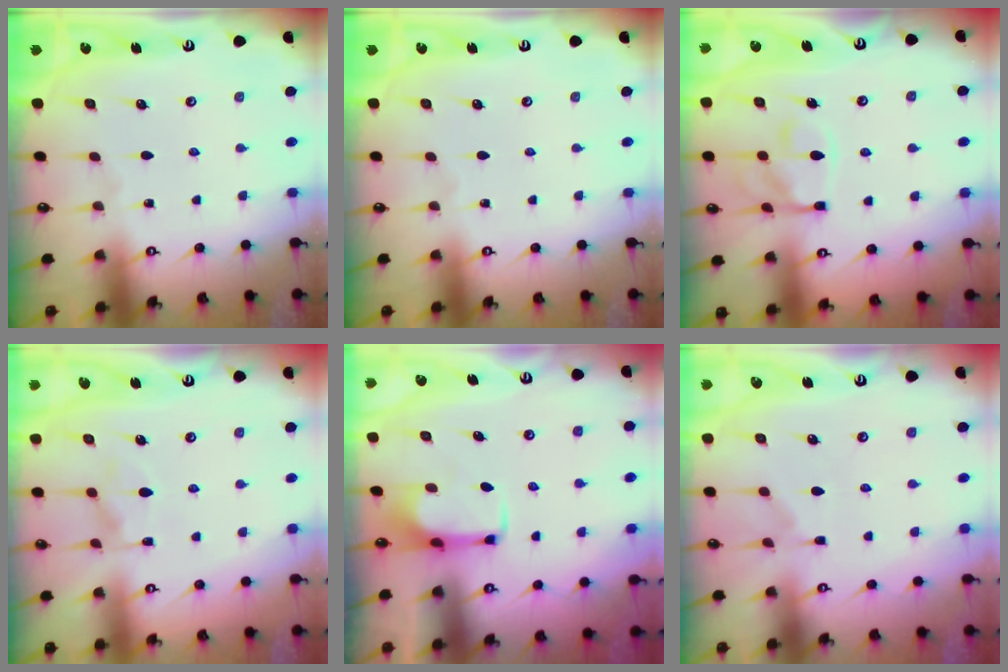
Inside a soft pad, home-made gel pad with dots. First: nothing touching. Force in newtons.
{"total": 0.0}
{"total": 13.3, "press": 13.2, "slide": 1.4}
{"total": 6.4, "press": 6.3, "slide": 1.0}
{"total": 1.9, "press": 1.8, "slide": 0.4}
{"total": 1.0, "press": 0.2, "slide": 1.0}